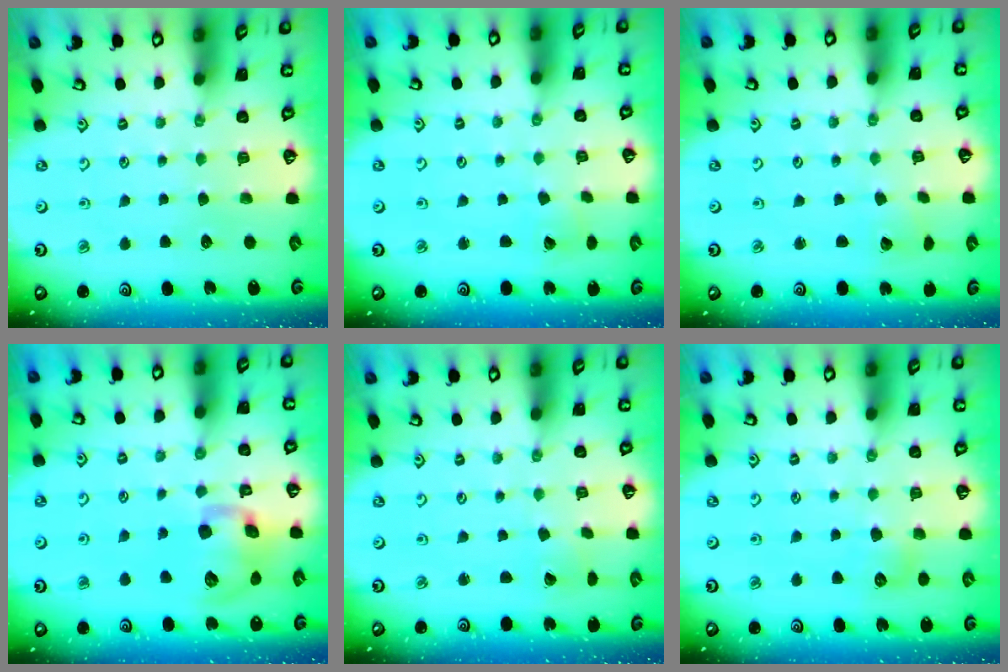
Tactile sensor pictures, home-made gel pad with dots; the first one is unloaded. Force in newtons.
{"total": 3.0, "press": 3.0, "slide": 0.2}
{"total": 2.3, "press": 2.3, "slide": 0.2}
{"total": 13.1, "press": 13.0, "slide": 2.0}
{"total": 1.5, "press": 1.5, "slide": 0.1}
{"total": 7.0, "press": 6.9, "slide": 1.0}